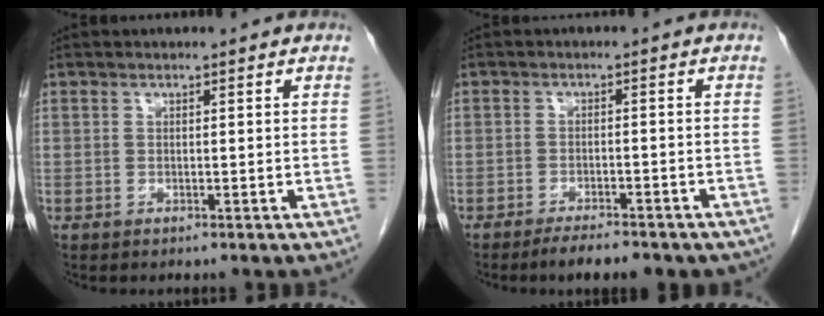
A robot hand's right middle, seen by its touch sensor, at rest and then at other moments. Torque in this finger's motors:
{"motor_torque": [0.76, -0.59, 0.10, 0.05]}